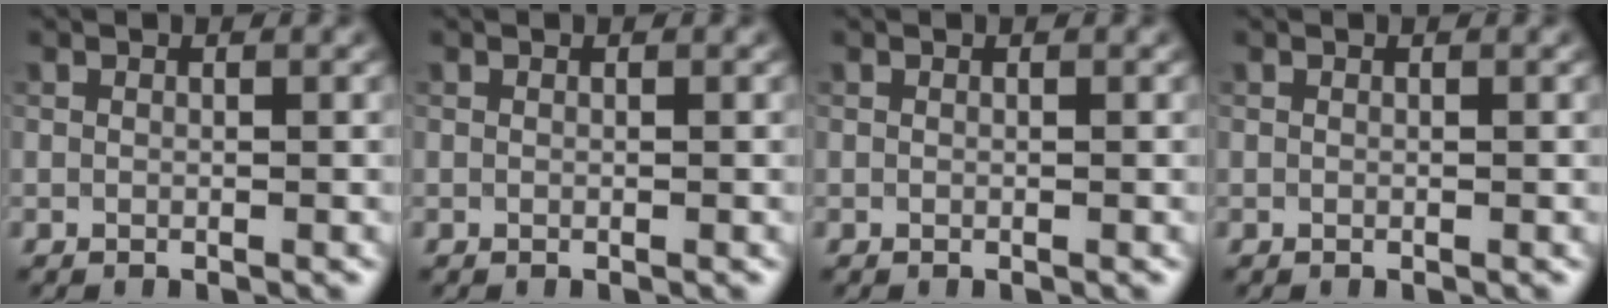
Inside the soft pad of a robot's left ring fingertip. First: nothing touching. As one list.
[{"total": 0.0}, {"total": 0.0}, {"total": 0.0}]